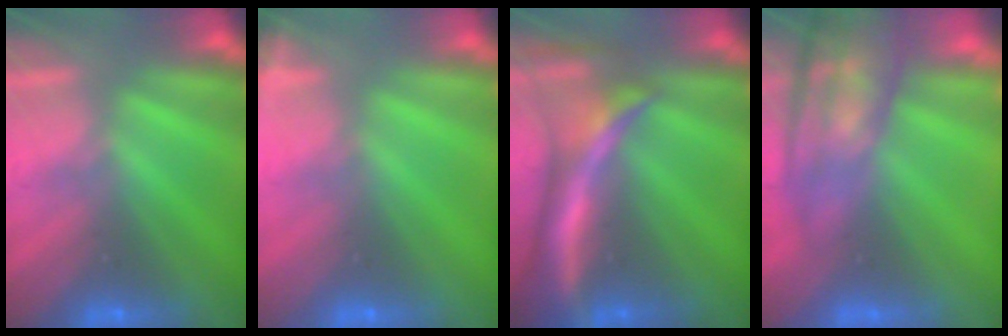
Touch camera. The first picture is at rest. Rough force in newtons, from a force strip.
{"total": 1.1}
{"total": 7.6}
{"total": 7.7}